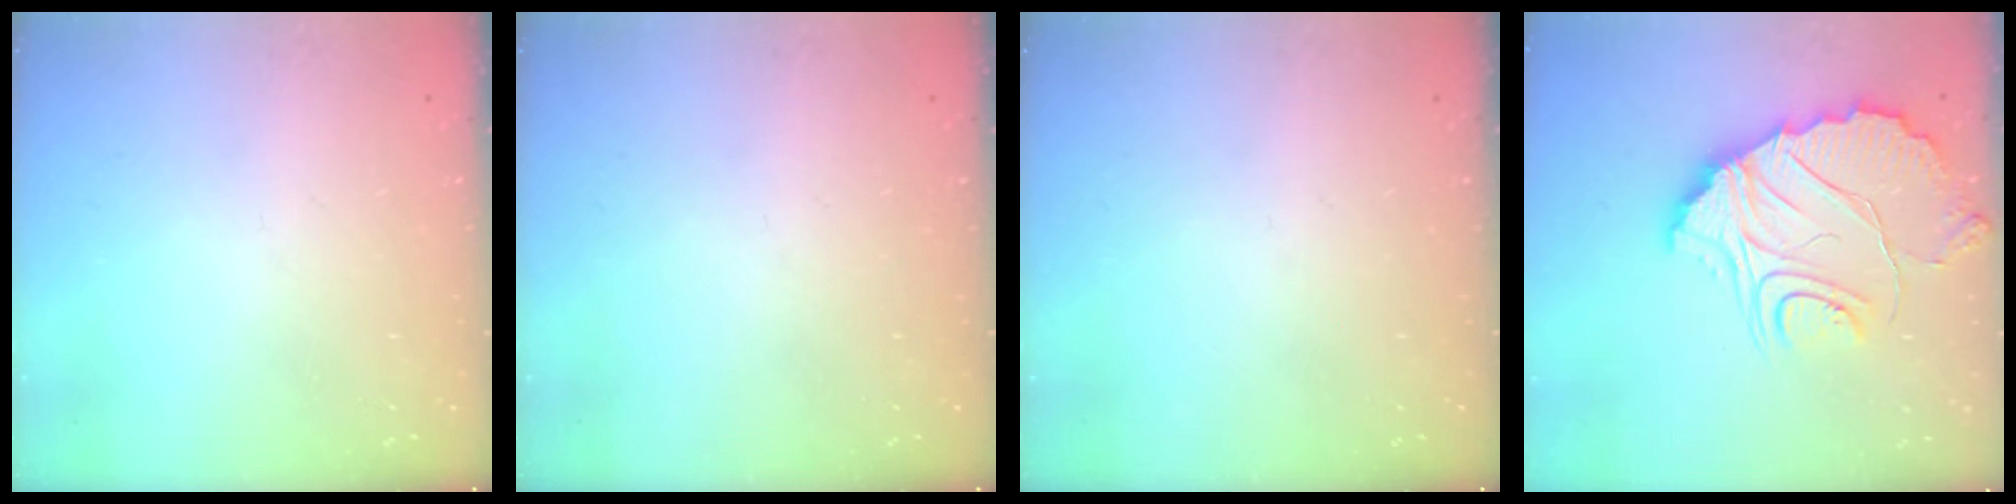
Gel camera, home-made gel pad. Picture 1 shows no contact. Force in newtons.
{"total": 0.0}
{"total": 0.0}
{"total": 13.3, "press": 13.3, "slide": 1.1}